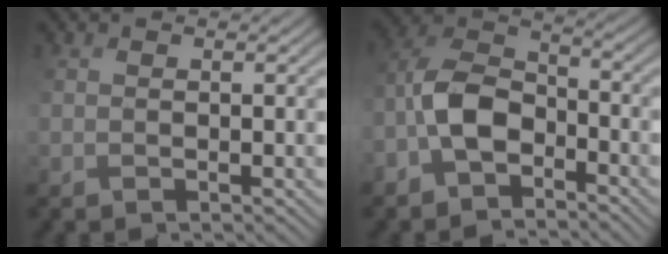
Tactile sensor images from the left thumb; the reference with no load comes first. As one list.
[{"total": 6.4, "force": [-3.2, 3.6, 4.2], "torque": [-0.087, 0.017, -0.078]}]